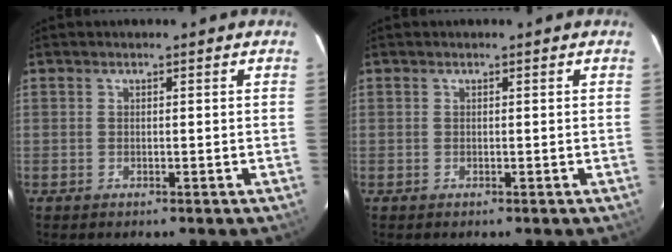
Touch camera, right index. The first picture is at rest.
{"total": 0.0}